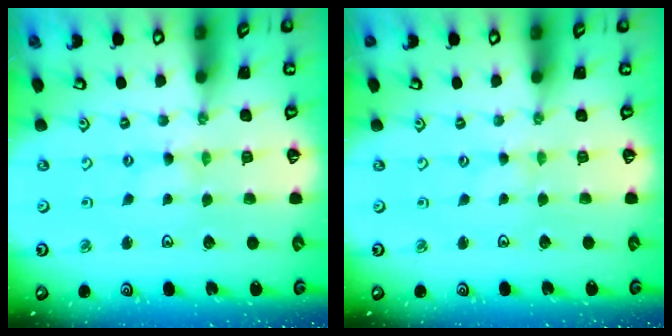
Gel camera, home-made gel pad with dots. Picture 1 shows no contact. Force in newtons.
{"total": 0.0}